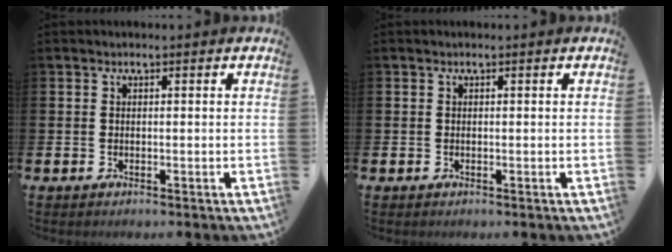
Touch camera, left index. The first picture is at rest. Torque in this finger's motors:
{"motor_torque": [-0.10, 0.10, -0.09, -0.01]}